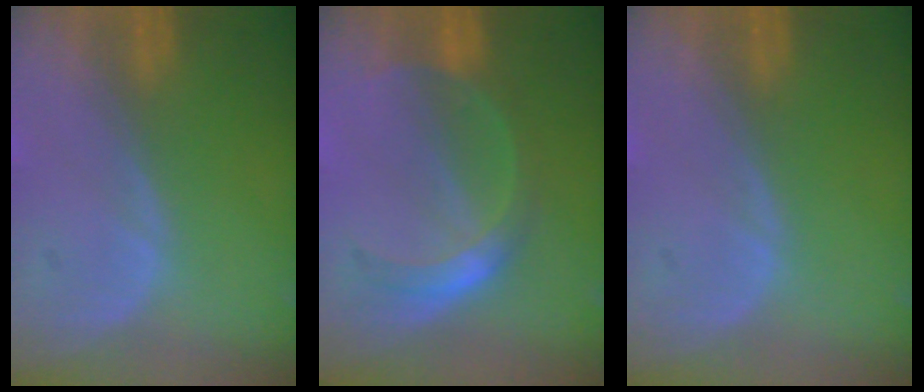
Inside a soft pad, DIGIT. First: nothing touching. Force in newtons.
{"total": 5.8, "press": 5.0, "slide": 2.8}
{"total": 0.0}